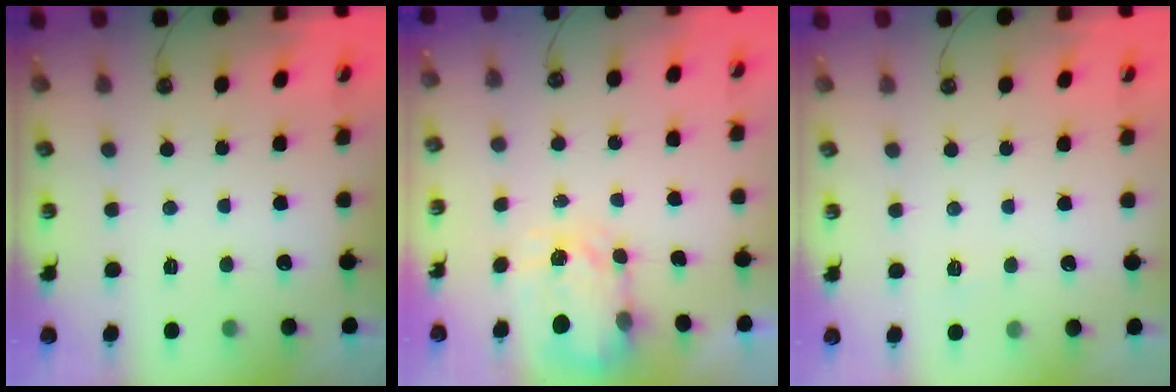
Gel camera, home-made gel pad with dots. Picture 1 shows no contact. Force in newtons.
{"total": 3.7, "press": 3.7, "slide": 0.5}
{"total": 3.5, "press": 3.5, "slide": 0.4}